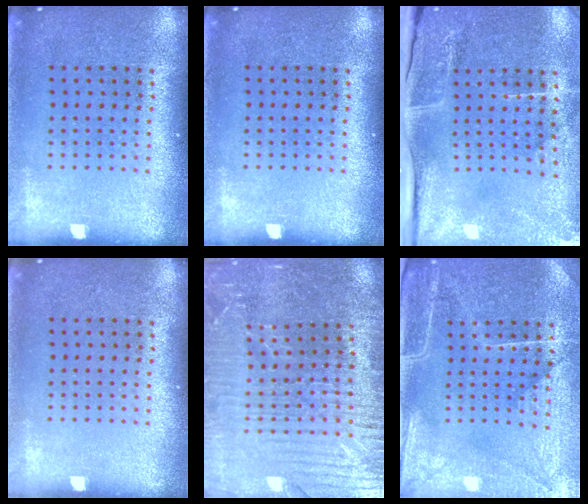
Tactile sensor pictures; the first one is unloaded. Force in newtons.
{"total": 0.0}
{"total": 4.9, "press": 3.9, "slide": 3.0}
{"total": 0.0}
{"total": 3.8, "press": 3.7, "slide": 1.0}
{"total": 4.4, "press": 3.8, "slide": 2.2}